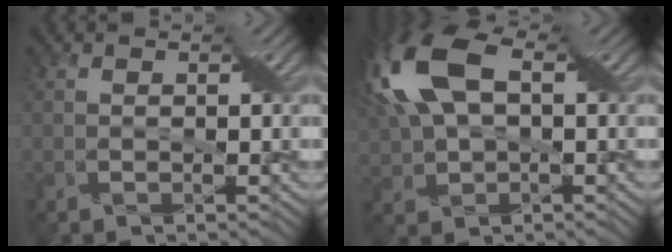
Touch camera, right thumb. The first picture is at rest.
{"total": 14.2, "force": [4.0, 8.0, 11.1], "torque": [-0.266, 0.014, 0.071]}